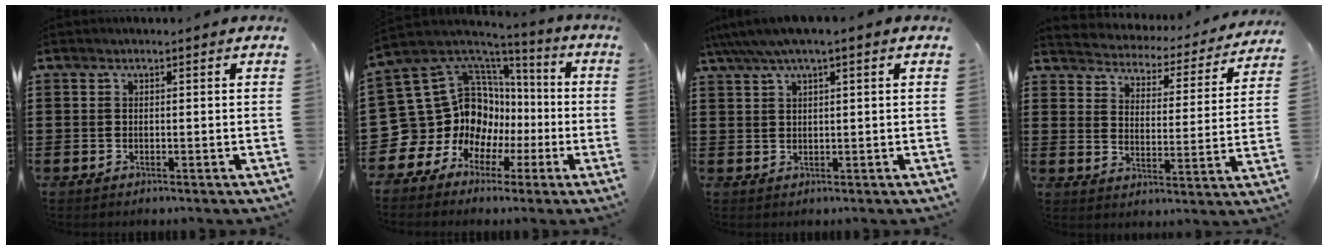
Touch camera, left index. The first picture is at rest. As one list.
[{"total": 15.0, "force": [0.4, 13.9, 5.7], "torque": [-0.183, -0.039, 0.029]}, {"total": 2.8, "force": [1.4, 0.2, 2.4], "torque": [-0.048, 0.001, 0.024]}, {"total": 3.0, "force": [2.9, 0.3, -0.3], "torque": [-0.017, -0.031, 0.041]}]